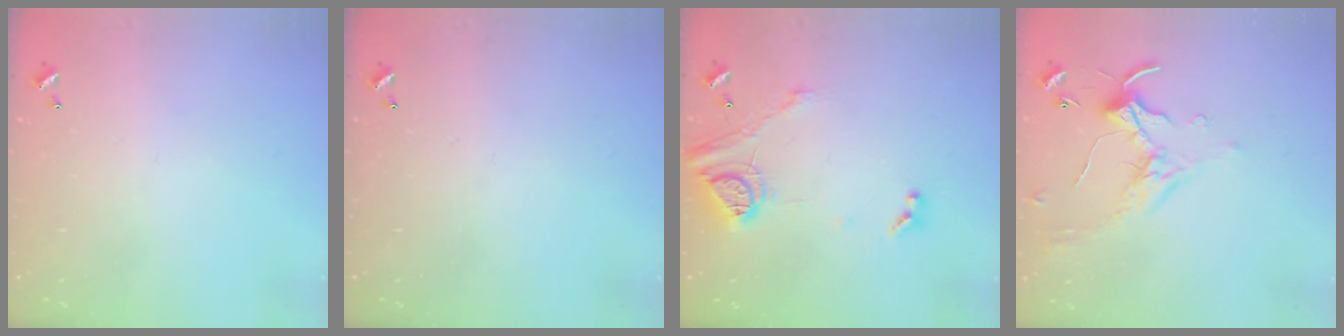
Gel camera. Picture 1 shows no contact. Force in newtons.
{"total": 0.0}
{"total": 14.1, "press": 14.0, "slide": 1.6}
{"total": 0.0}